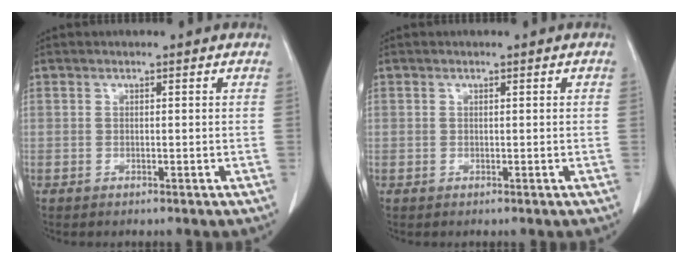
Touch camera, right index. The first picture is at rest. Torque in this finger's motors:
{"motor_torque": [-0.92, 0.46, -0.61, -0.20]}